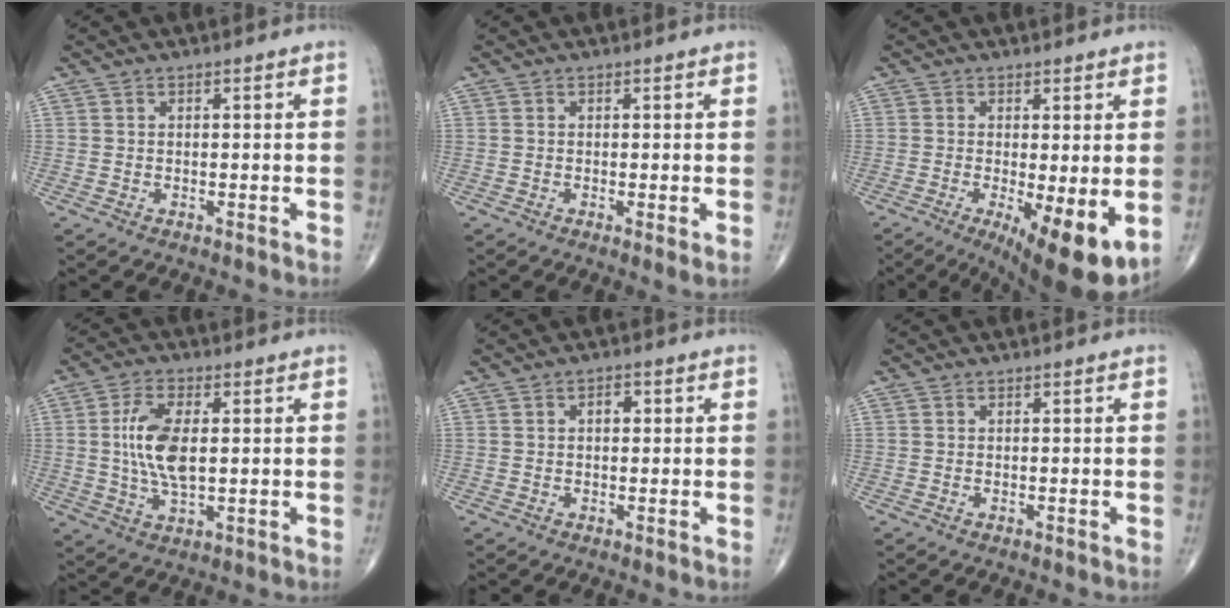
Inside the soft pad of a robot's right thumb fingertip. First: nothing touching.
{"total": 1.5, "force": [-0.2, 0.1, 1.5], "torque": [-0.031, -0.008, -0.006]}
{"total": 11.2, "force": [-2.8, 3.1, 10.3], "torque": [-0.153, -0.023, -0.035]}
{"total": 9.8, "force": [0.9, 4.5, 8.6], "torque": [-0.178, -0.008, 0.018]}
{"total": 2.0, "force": [0.5, 1.3, 1.5], "torque": [-0.019, 0.005, 0.004]}
{"total": 0.0}